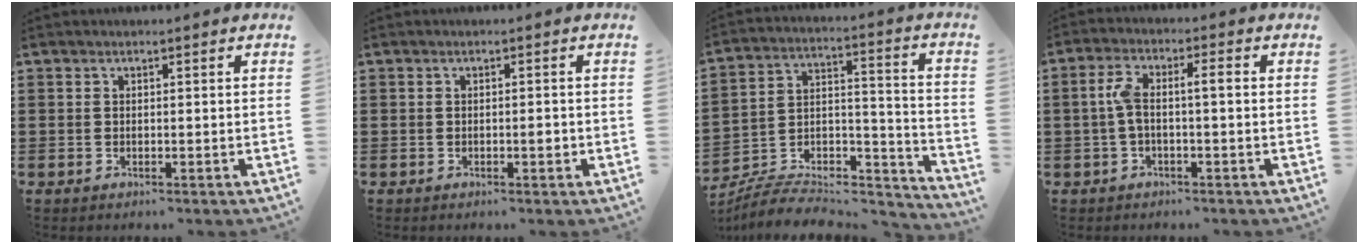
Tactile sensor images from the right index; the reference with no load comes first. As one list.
[{"total": 1.3, "force": [-0.3, 0.3, 1.2], "torque": [-0.021, 0.000, -0.005]}, {"total": 7.3, "force": [-6.3, 2.6, 2.4], "torque": [-0.036, 0.012, -0.122]}, {"total": 4.7, "force": [-0.4, 1.3, 4.5], "torque": [-0.102, 0.000, -0.017]}]